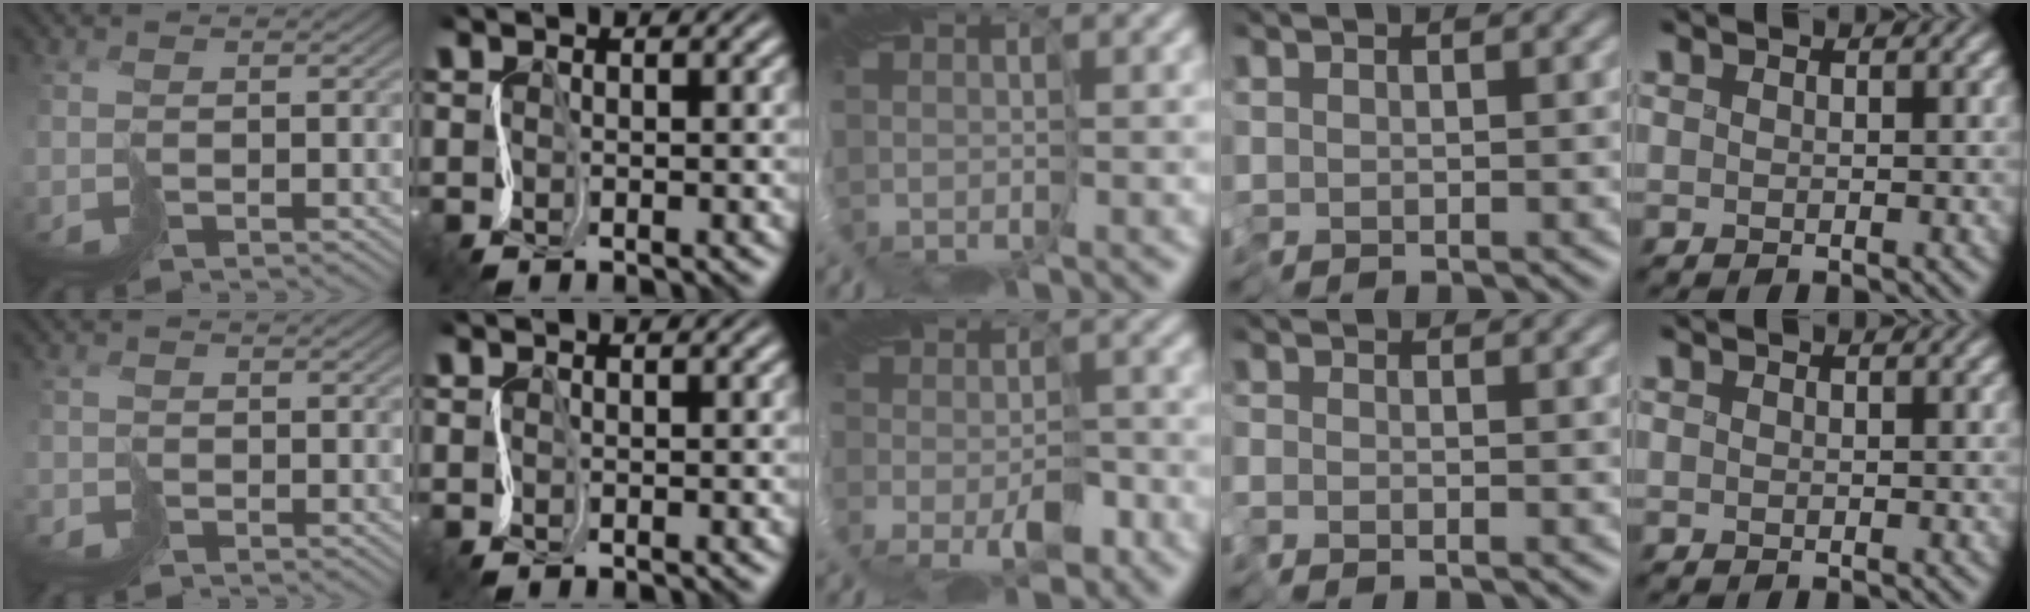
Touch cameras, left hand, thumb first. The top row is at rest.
{"thumb": {"total": 1.3, "force": [-1.1, 0.2, -0.5], "torque": [0.007, -0.009, -0.026]}, "middle": {"total": 1.5, "force": [-1.4, 0.2, 0.5], "torque": [0.006, -0.003, -0.023]}, "ring": {"total": 1.3, "force": [-1.3, 0.2, -0.2], "torque": [0.017, -0.003, -0.027]}}